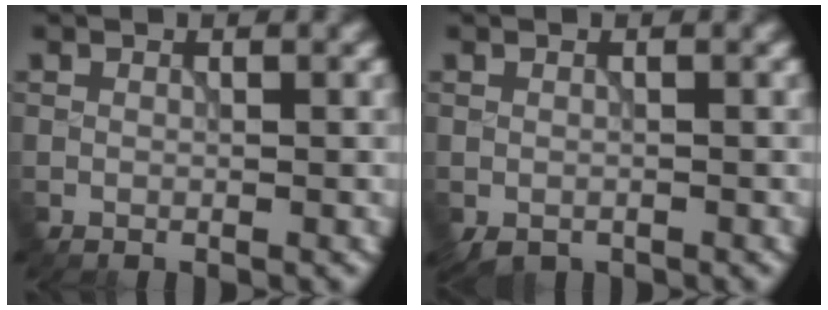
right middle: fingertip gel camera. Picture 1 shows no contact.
{"total": 1.2, "force": [-0.8, 0.7, 0.5], "torque": [-0.010, -0.008, -0.016]}